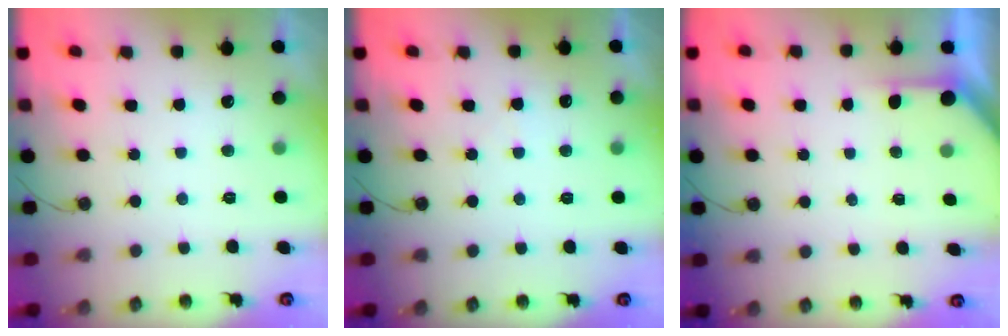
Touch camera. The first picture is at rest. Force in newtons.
{"total": 3.8, "press": 3.8, "slide": 0.6}
{"total": 2.5, "press": 2.5, "slide": 0.3}